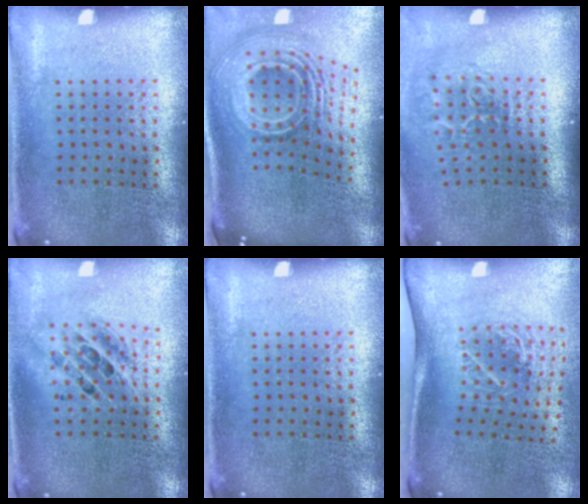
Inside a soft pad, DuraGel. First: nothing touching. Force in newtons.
{"total": 3.2, "press": 2.0, "slide": 2.5}
{"total": 1.9, "press": 1.2, "slide": 1.4}
{"total": 1.6, "press": 1.3, "slide": 0.8}
{"total": 0.0}
{"total": 2.0, "press": 1.4, "slide": 1.4}